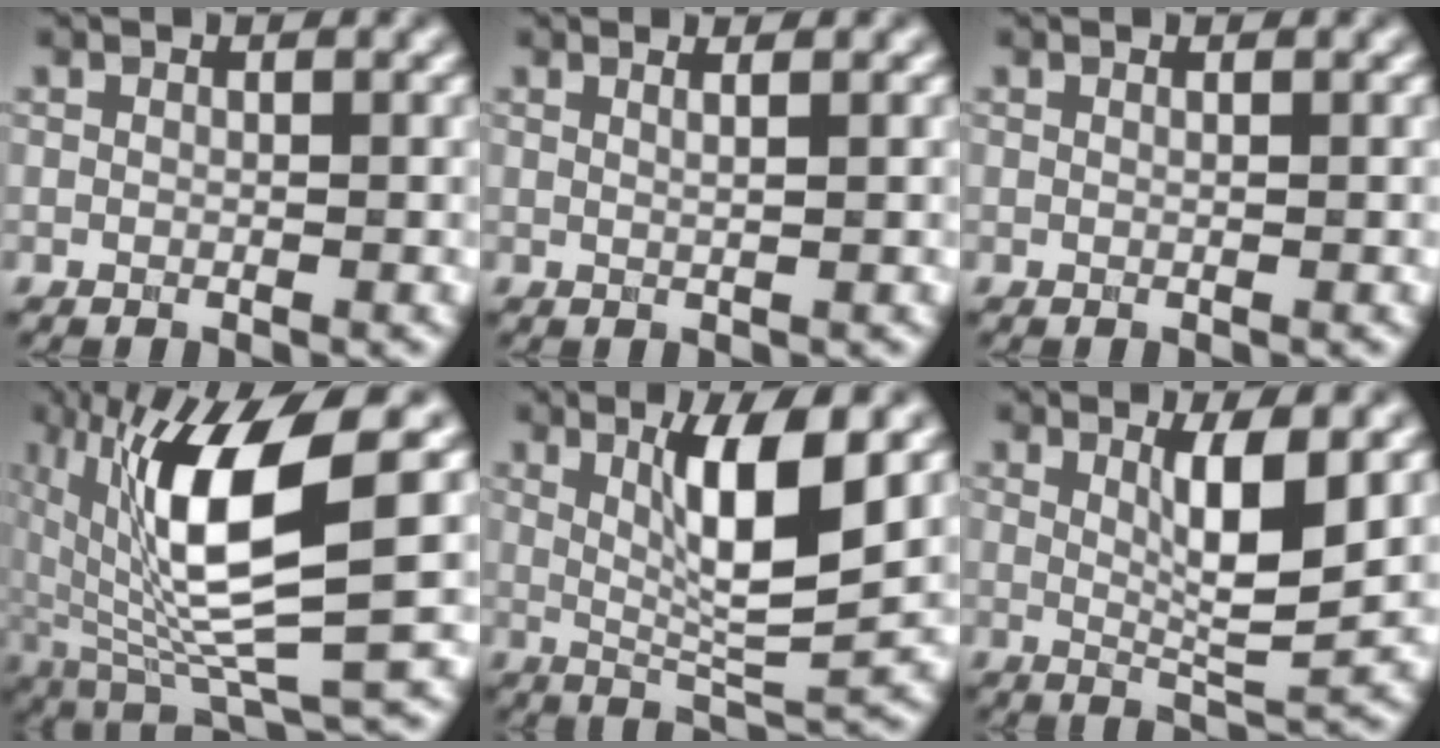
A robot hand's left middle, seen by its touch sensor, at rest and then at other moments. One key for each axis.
{"total": 2.1, "fx": 0.9, "fy": 1.0, "fz": 1.6, "tx": -0.002, "ty": 0.004, "tz": -0.012}
{"total": 0.8, "fx": 0.4, "fy": 0.4, "fz": 0.6, "tx": -0.006, "ty": -0.004, "tz": -0.007}
{"total": 10.6, "fx": 1.4, "fy": 2.8, "fz": 10.2, "tx": -0.189, "ty": -0.009, "tz": 0.033}
{"total": 7.1, "fx": 1.9, "fy": 1.5, "fz": 6.7, "tx": -0.107, "ty": -0.012, "tz": 0.037}
{"total": 4.9, "fx": 1.2, "fy": 1.0, "fz": 4.6, "tx": -0.075, "ty": -0.012, "tz": 0.025}